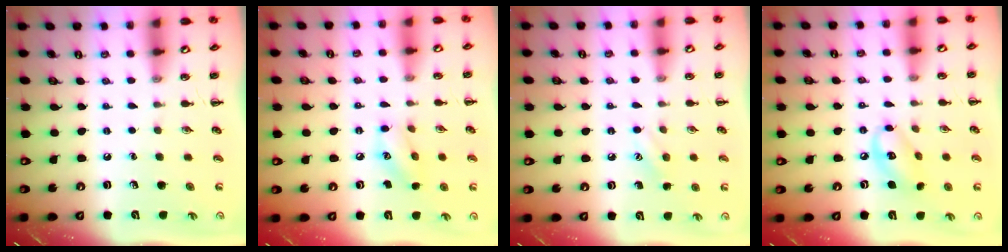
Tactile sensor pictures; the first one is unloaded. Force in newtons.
{"total": 8.9, "press": 8.9, "slide": 0.9}
{"total": 7.3, "press": 7.1, "slide": 1.8}
{"total": 9.4, "press": 9.2, "slide": 1.6}